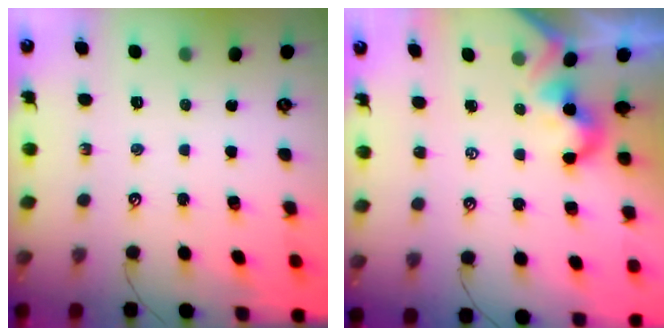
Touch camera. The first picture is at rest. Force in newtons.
{"total": 1.9, "press": 1.9, "slide": 0.5}